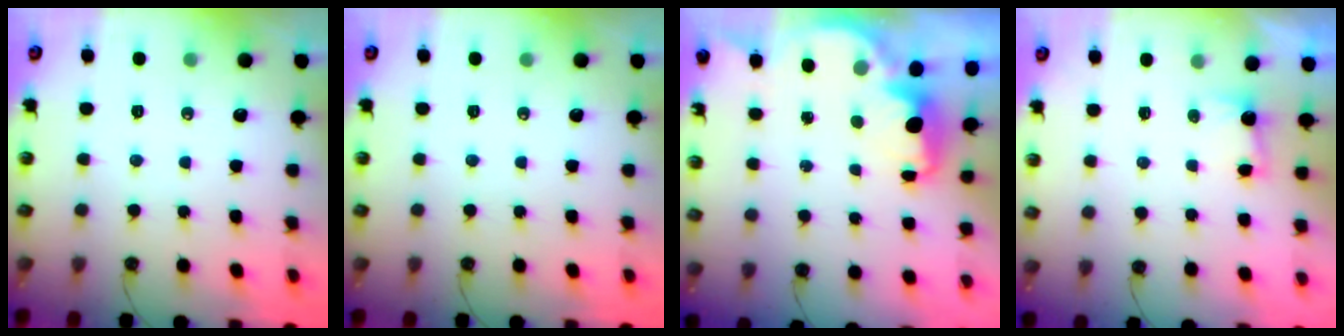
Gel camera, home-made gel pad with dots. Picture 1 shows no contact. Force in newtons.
{"total": 0.0}
{"total": 2.4, "press": 2.3, "slide": 0.8}
{"total": 2.4, "press": 2.3, "slide": 0.9}